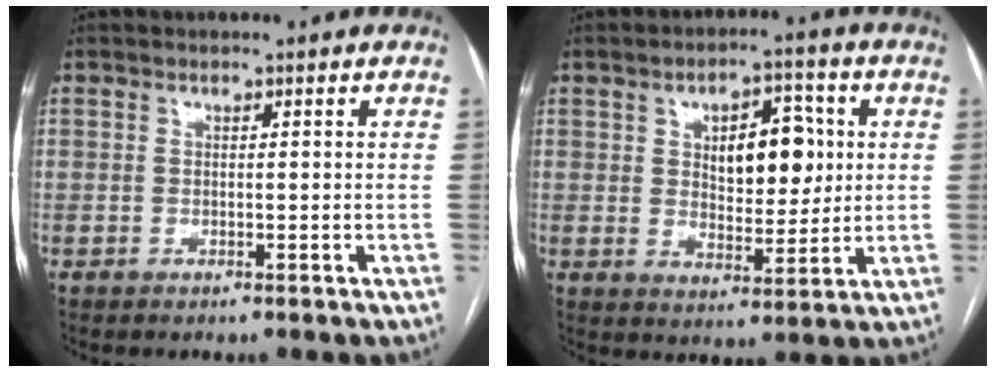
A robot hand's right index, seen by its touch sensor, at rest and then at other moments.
{"total": 9.6, "force": [2.2, 4.6, 8.1], "torque": [-0.114, 0.011, 0.040]}